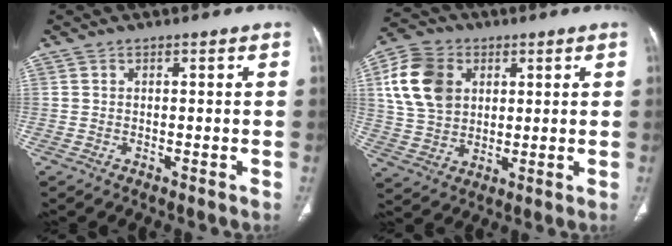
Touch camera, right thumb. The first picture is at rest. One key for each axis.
{"total": 13.6, "fx": 3.8, "fy": 10.4, "fz": 7.8, "tx": -0.132, "ty": 0.001, "tz": 0.070}